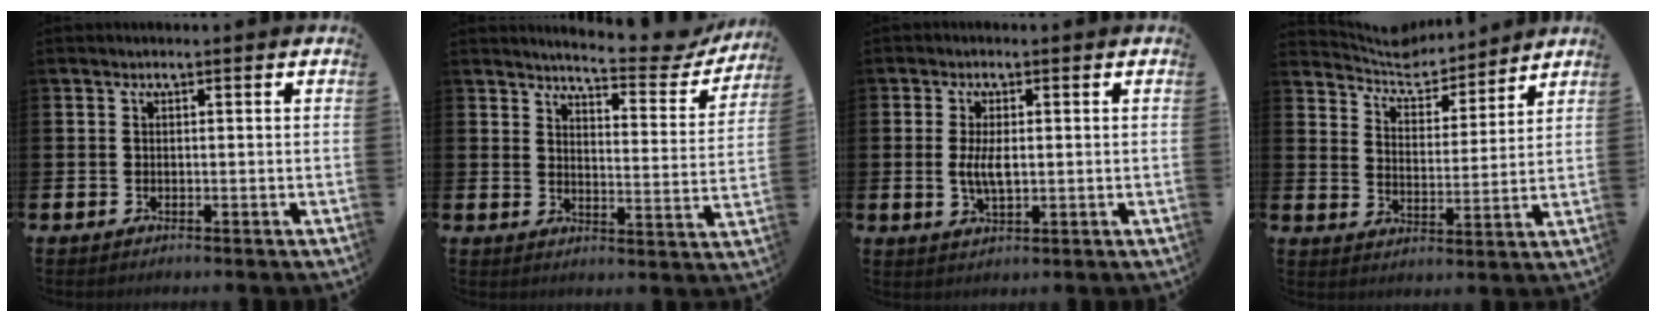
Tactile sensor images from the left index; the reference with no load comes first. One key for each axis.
{"total": 5.5, "fx": 5.3, "fy": 0.5, "fz": 1.4, "tx": -0.035, "ty": -0.044, "tz": 0.085}
{"total": 3.8, "fx": 0.2, "fy": 1.6, "fz": 3.4, "tx": -0.058, "ty": 0.001, "tz": 0.000}
{"total": 6.7, "fx": 6.4, "fy": 1.6, "fz": 0.8, "tx": -0.048, "ty": -0.045, "tz": 0.114}